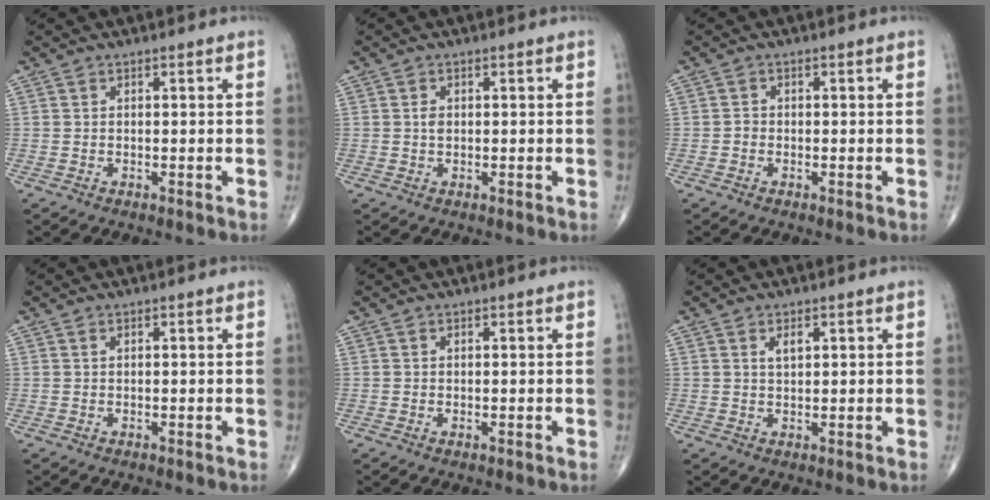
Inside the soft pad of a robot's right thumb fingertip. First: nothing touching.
{"total": 1.3, "force": [0.1, 0.9, 0.9], "torque": [-0.013, 0.002, 0.001]}
{"total": 0.8, "force": [-0.3, 0.6, 0.3], "torque": [-0.001, 0.003, -0.010]}
{"total": 0.0}
{"total": 0.0}
{"total": 2.0, "force": [0.9, 0.9, 1.5], "torque": [-0.023, -0.003, 0.018]}